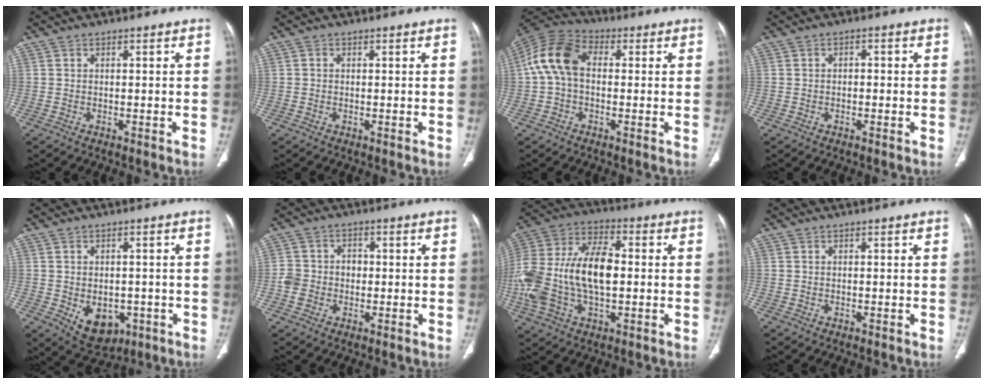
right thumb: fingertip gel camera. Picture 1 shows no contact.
{"total": 0.6, "force": [0.0, 0.5, 0.2], "torque": [-0.001, 0.002, 0.000]}
{"total": 11.1, "force": [0.6, 7.5, 8.1], "torque": [-0.159, 0.031, -0.001]}
{"total": 1.4, "force": [-0.2, 1.0, 0.9], "torque": [-0.006, 0.007, -0.006]}
{"total": 8.7, "force": [-2.7, 6.2, 5.5], "torque": [-0.062, 0.005, -0.020]}
{"total": 5.4, "force": [-0.9, 4.7, 2.4], "torque": [-0.028, 0.021, -0.018]}
{"total": 22.8, "force": [-1.1, 12.7, 18.8], "torque": [-0.413, 0.022, -0.021]}
{"total": 0.0}